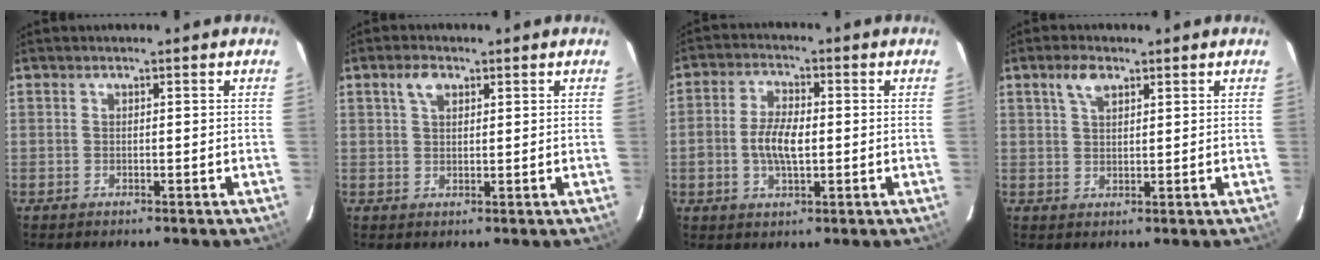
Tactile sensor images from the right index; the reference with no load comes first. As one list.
[{"total": 3.2, "force": [1.6, 1.8, 2.0], "torque": [-0.037, 0.009, 0.029]}, {"total": 6.8, "force": [-0.6, 3.4, 5.9], "torque": [-0.118, 0.007, -0.012]}, {"total": 3.8, "force": [2.2, 1.8, 2.5], "torque": [-0.048, 0.009, 0.042]}]